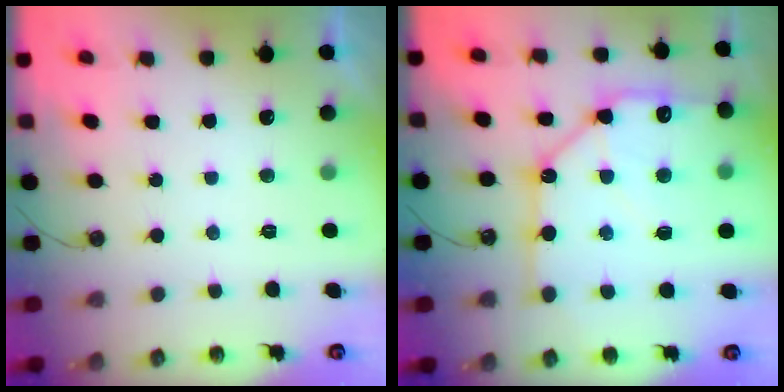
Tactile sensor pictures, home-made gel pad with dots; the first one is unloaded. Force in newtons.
{"total": 18.9, "press": 18.7, "slide": 2.3}